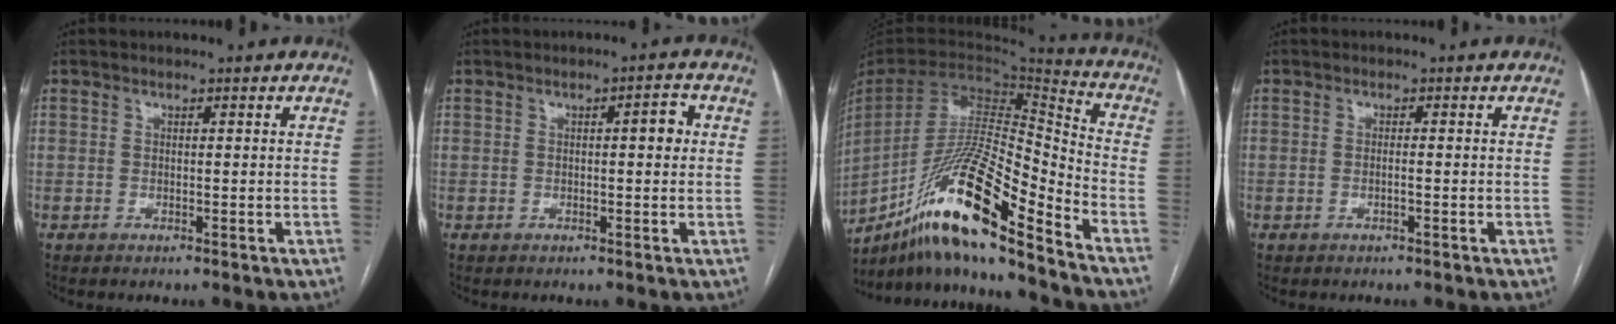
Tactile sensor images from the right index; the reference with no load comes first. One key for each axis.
{"total": 2.6, "fx": 0.5, "fy": 0.8, "fz": 2.5, "tx": -0.030, "ty": 0.007, "tz": 0.005}
{"total": 20.3, "fx": -14.0, "fy": 1.4, "fz": 14.6, "tx": -0.299, "ty": -0.011, "tz": -0.258}
{"total": 0.8, "fx": -0.2, "fy": 0.0, "fz": 0.8, "tx": -0.016, "ty": 0.000, "tz": -0.003}